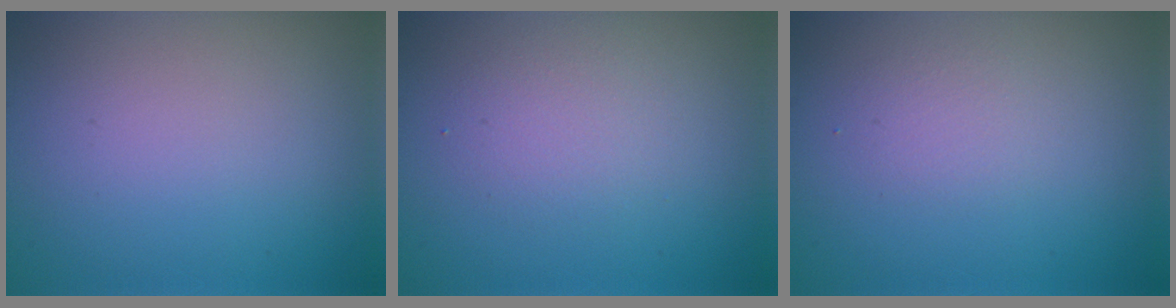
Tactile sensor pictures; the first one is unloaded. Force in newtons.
{"total": 2.2, "press": 2.2, "slide": 0.2}
{"total": 1.3, "press": 1.3, "slide": 0.0}